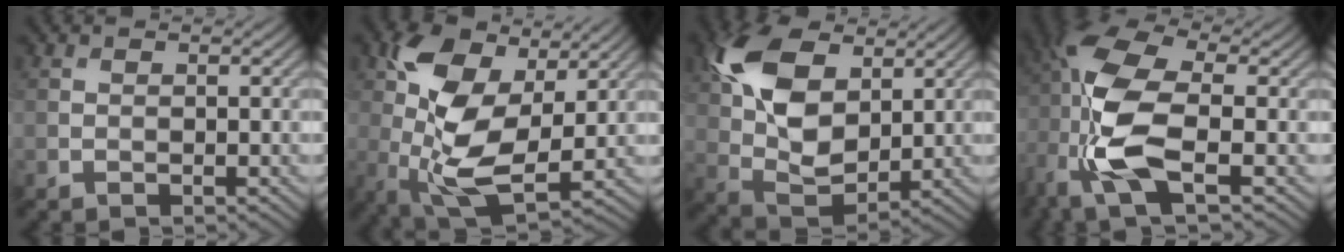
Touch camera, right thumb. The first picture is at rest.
{"total": 12.6, "force": [2.6, 6.8, 10.3], "torque": [-0.230, 0.006, 0.046]}
{"total": 12.7, "force": [4.5, 7.5, 9.1], "torque": [-0.223, 0.016, 0.087]}
{"total": 12.4, "force": [-2.5, 5.6, 10.8], "torque": [-0.250, 0.001, -0.060]}